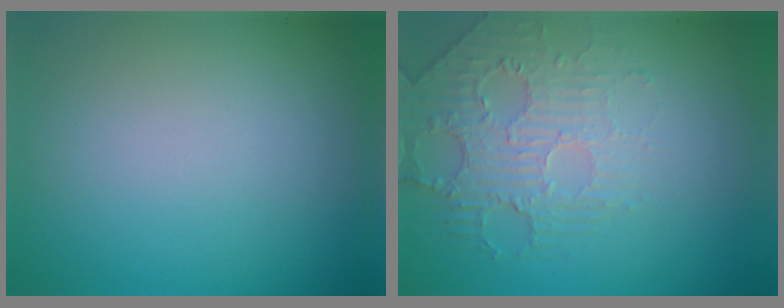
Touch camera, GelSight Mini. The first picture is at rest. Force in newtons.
{"total": 2.5, "press": 1.9, "slide": 1.6}